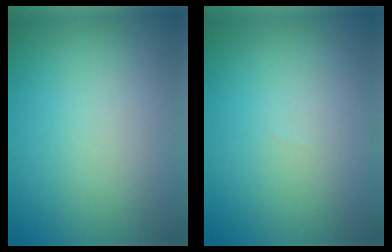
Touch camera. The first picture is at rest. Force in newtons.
{"total": 0.0}